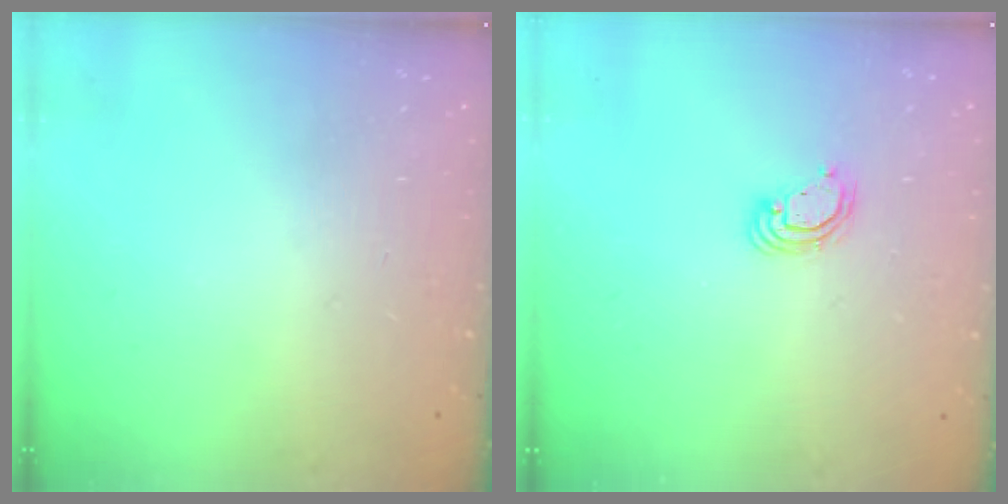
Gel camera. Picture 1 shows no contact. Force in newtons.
{"total": 5.2, "press": 5.2, "slide": 0.3}